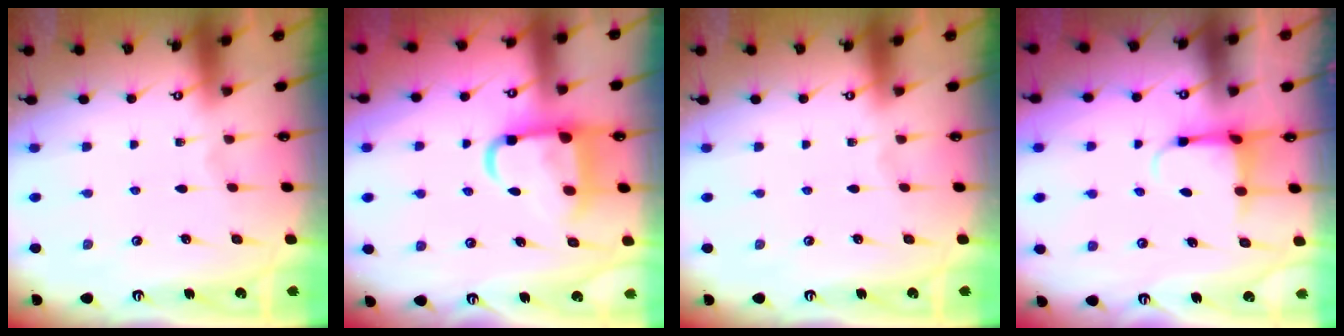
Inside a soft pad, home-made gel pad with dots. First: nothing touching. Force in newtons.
{"total": 11.2, "press": 11.1, "slide": 1.4}
{"total": 0.0}
{"total": 3.9, "press": 3.7, "slide": 1.2}